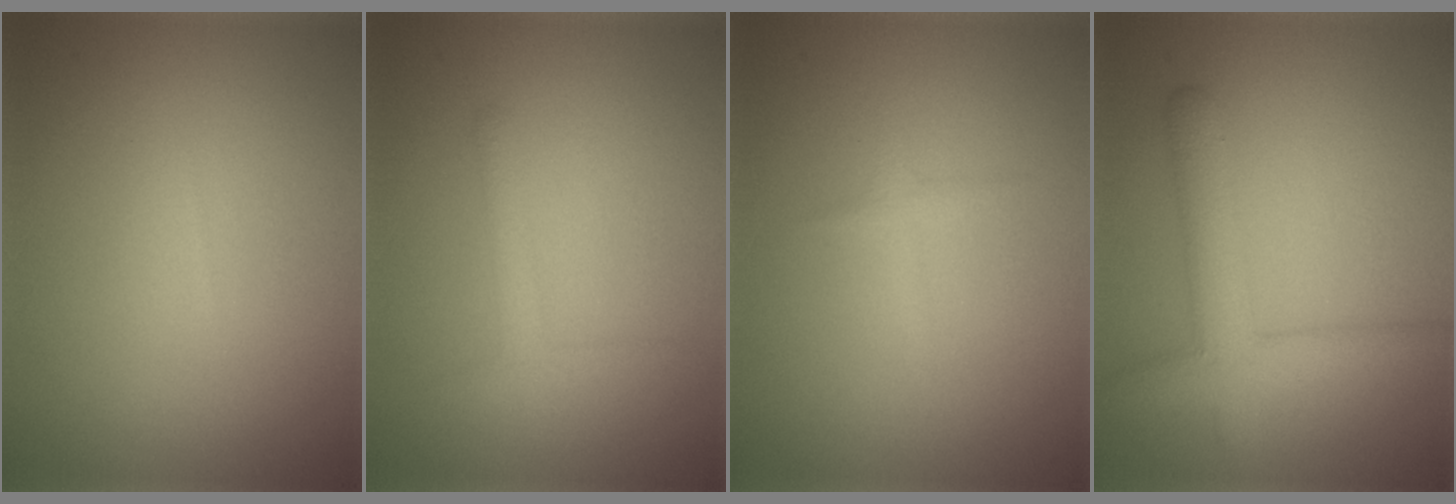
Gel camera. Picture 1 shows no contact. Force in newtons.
{"total": 1.6, "press": 1.6, "slide": 0.1}
{"total": 0.8, "press": 0.8, "slide": 0.1}
{"total": 4.5, "press": 4.5, "slide": 0.1}